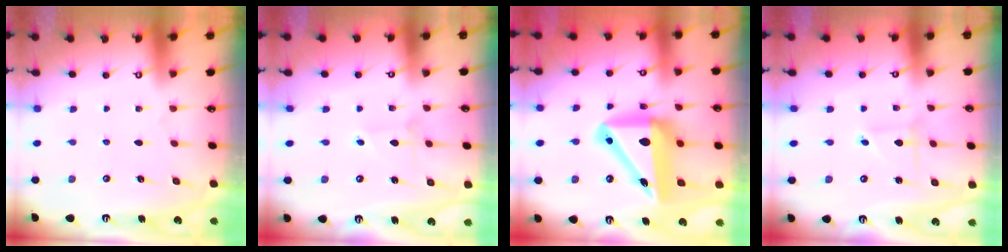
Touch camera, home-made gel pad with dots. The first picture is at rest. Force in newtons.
{"total": 1.5, "press": 1.5, "slide": 0.1}
{"total": 16.0, "press": 15.7, "slide": 3.3}
{"total": 1.0, "press": 1.0, "slide": 0.1}